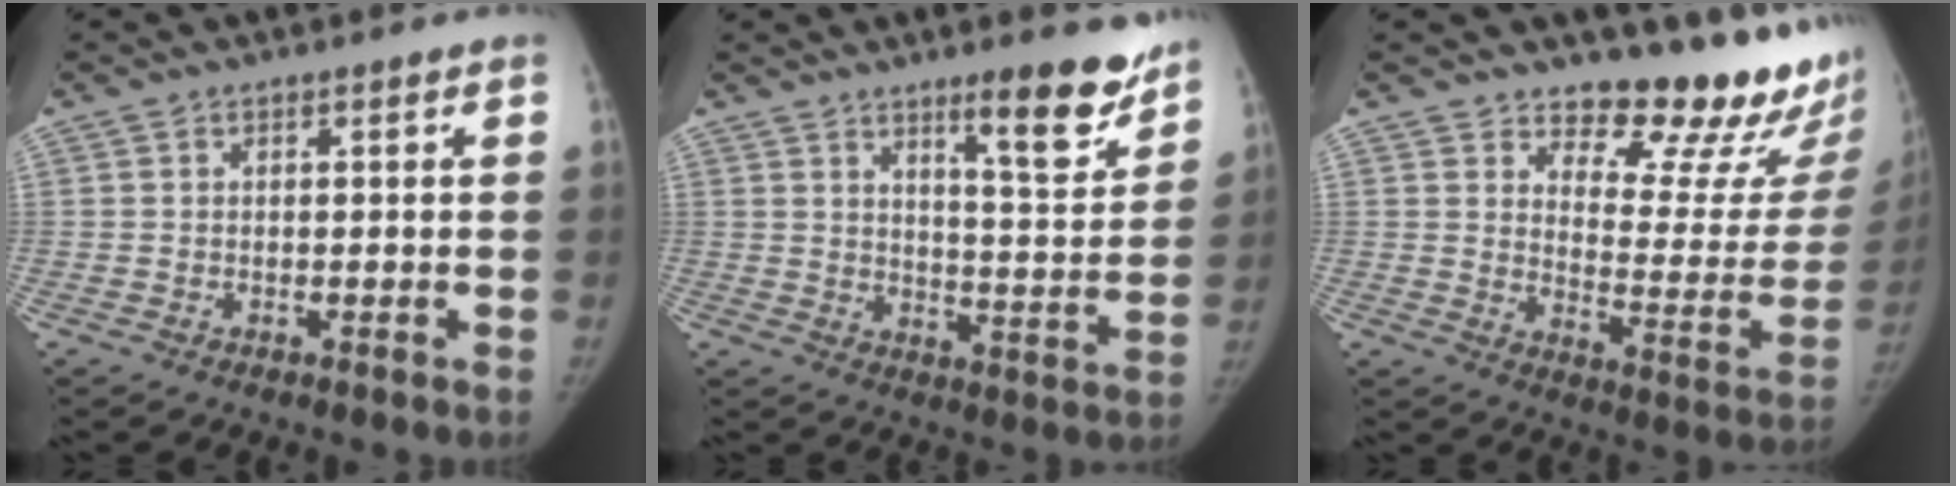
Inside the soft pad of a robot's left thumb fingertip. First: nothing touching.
{"total": 12.1, "force": [8.5, 2.4, 8.2], "torque": [-0.090, -0.066, 0.128]}
{"total": 20.3, "force": [16.5, 6.9, 9.6], "torque": [-0.072, -0.151, 0.208]}